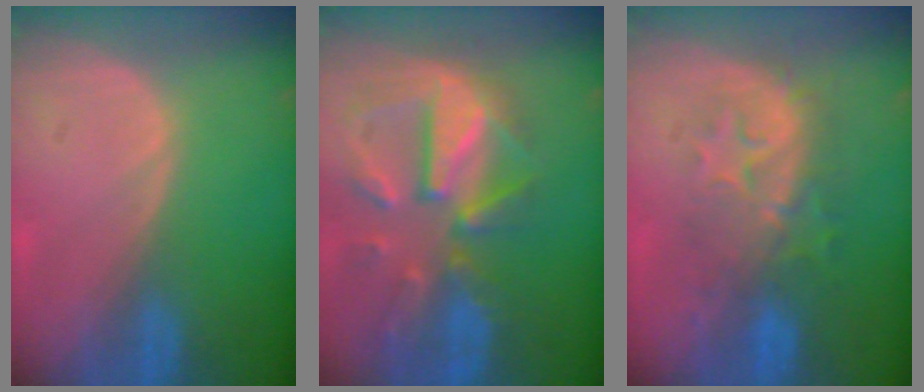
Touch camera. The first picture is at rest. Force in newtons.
{"total": 11.9, "press": 10.4, "slide": 5.8}
{"total": 8.2, "press": 8.1, "slide": 0.8}